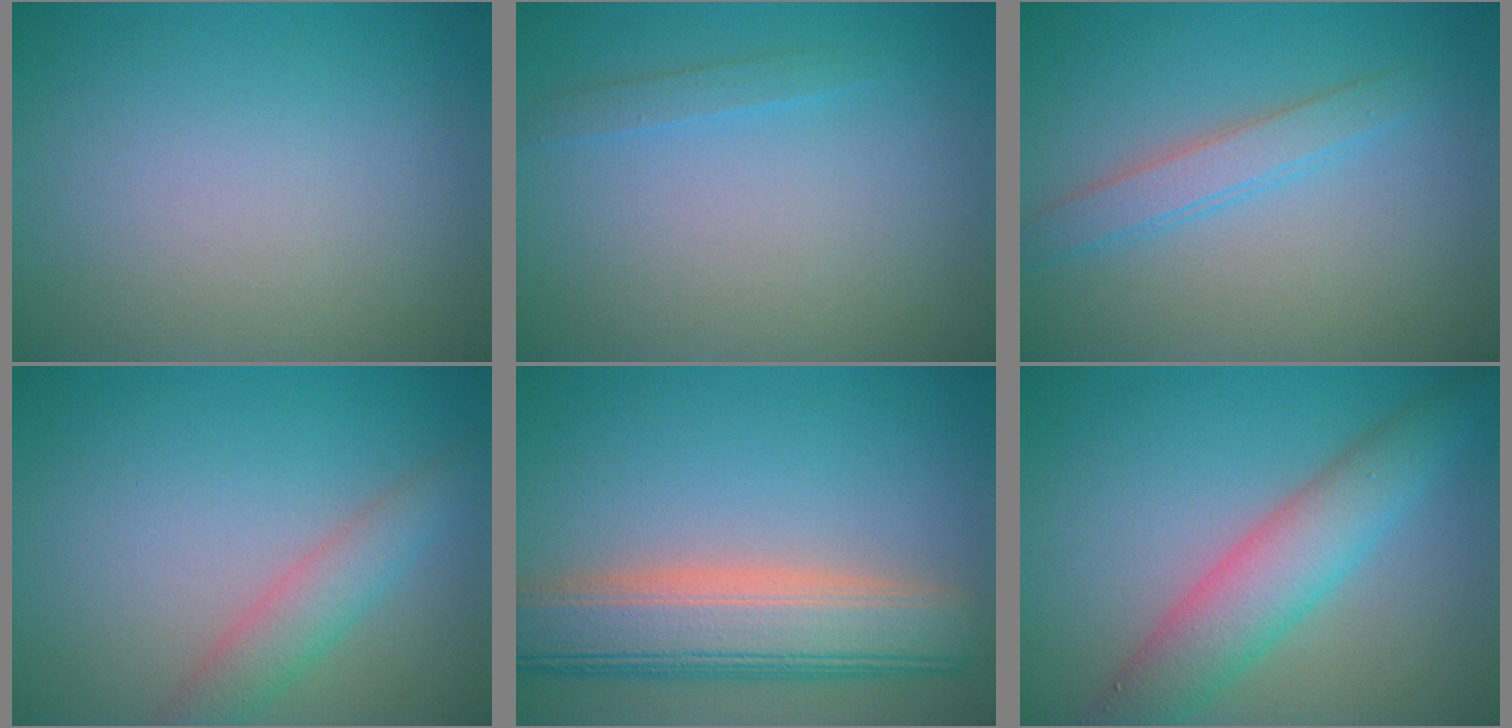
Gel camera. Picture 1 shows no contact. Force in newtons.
{"total": 1.0, "press": 1.0, "slide": 0.1}
{"total": 2.5, "press": 2.5, "slide": 0.2}
{"total": 2.9, "press": 2.9, "slide": 0.1}
{"total": 8.4, "press": 8.4, "slide": 0.9}
{"total": 5.6, "press": 5.6, "slide": 0.1}